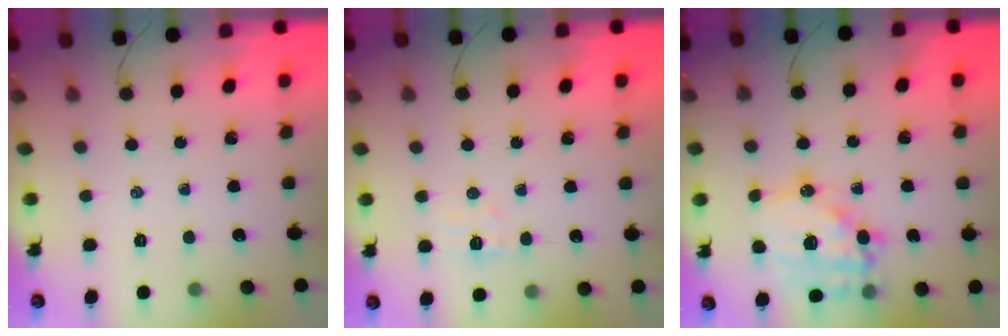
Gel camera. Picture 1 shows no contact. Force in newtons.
{"total": 5.6, "press": 5.5, "slide": 1.0}
{"total": 15.9, "press": 15.7, "slide": 2.3}